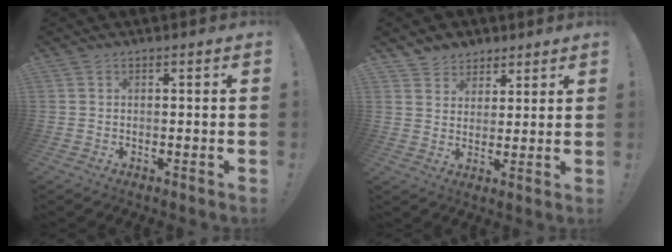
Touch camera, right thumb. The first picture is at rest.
{"total": 5.8, "force": [4.1, 4.1, 0.1], "torque": [0.000, -0.034, 0.080]}